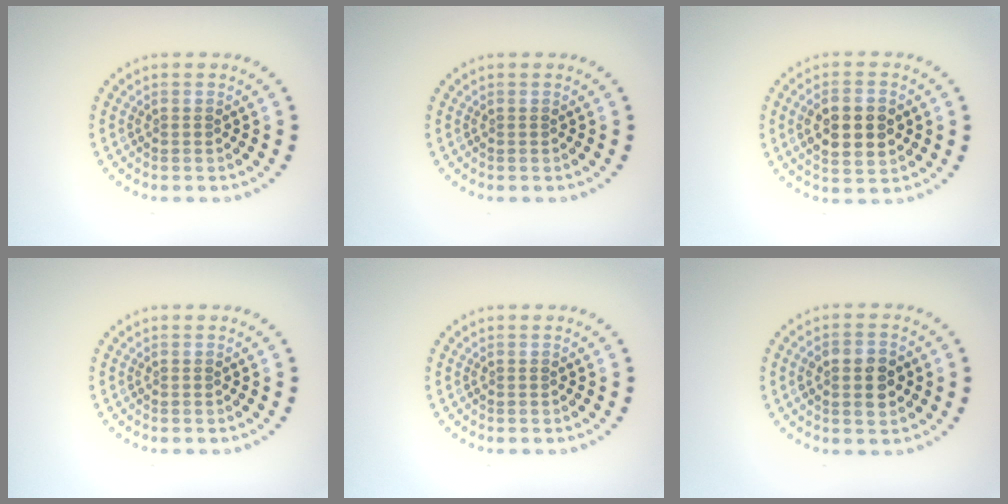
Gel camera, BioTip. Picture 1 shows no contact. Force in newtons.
{"total": 0.0}
{"total": 5.3, "press": 5.2, "slide": 0.5}
{"total": 0.0}
{"total": 0.0}
{"total": 3.9, "press": 3.9, "slide": 0.2}